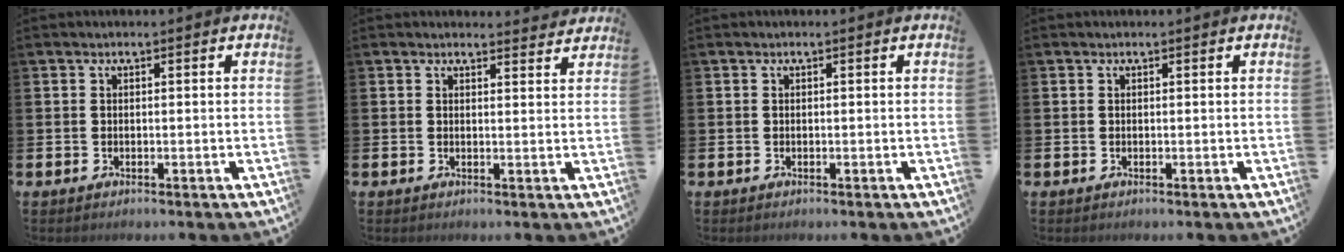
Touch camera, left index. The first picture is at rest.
{"total": 2.1, "force": [2.1, 0.3, -0.1], "torque": [0.018, -0.016, 0.033]}
{"total": 0.0}
{"total": 0.0}